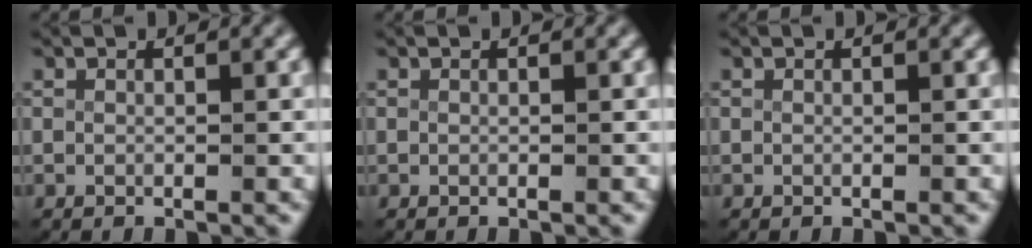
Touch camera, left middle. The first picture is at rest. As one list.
[{"total": 0.0}, {"total": 0.0}]